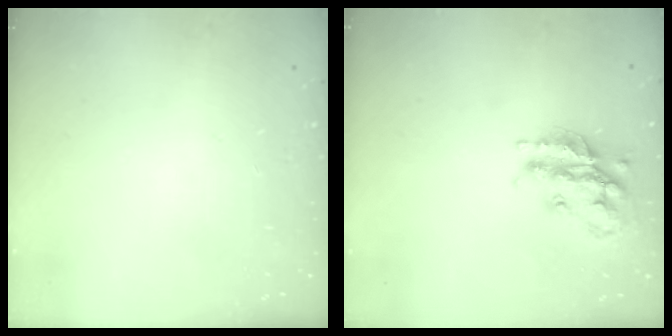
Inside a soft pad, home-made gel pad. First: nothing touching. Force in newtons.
{"total": 17.6, "press": 17.5, "slide": 1.3}